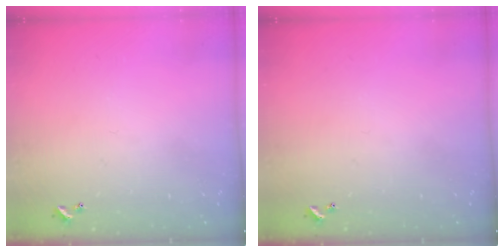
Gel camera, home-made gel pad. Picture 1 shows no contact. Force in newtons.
{"total": 0.0}